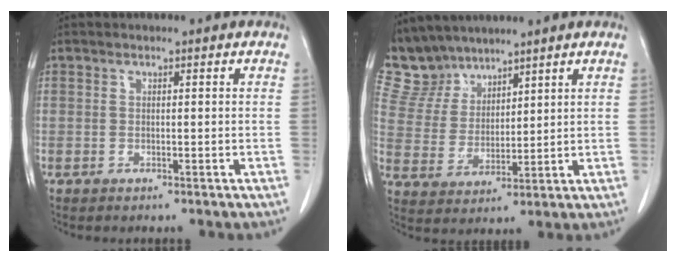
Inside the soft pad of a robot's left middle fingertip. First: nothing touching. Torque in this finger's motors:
{"motor_torque": [0.98, -0.99, 0.05, -0.03]}